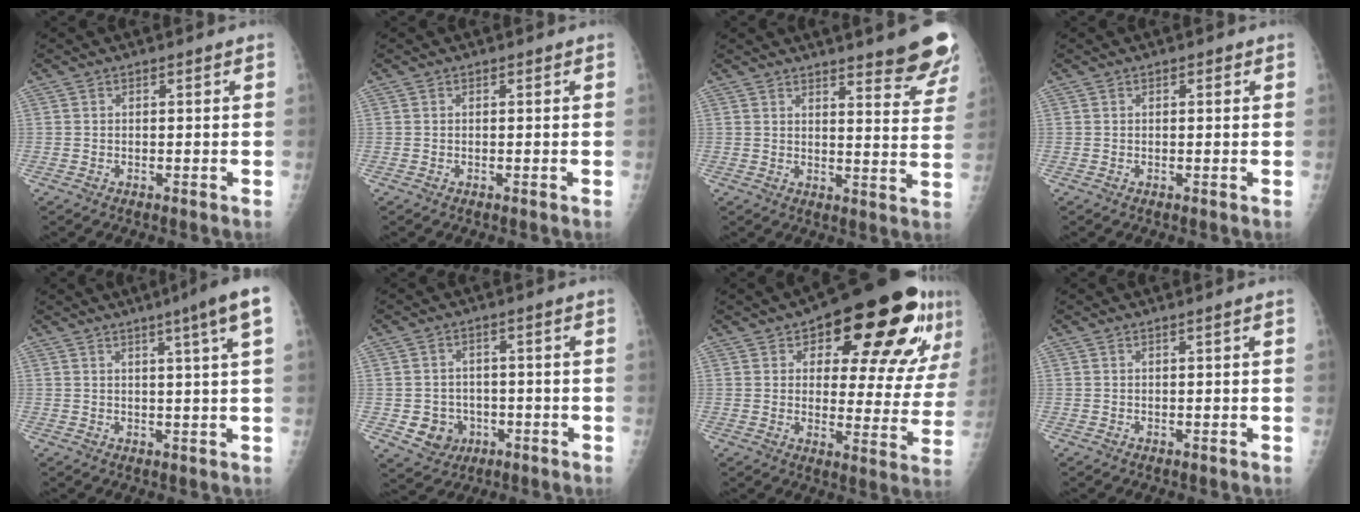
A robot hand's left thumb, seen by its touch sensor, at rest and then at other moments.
{"total": 0.0}
{"total": 12.3, "force": [9.2, 2.2, 7.9], "torque": [-0.065, -0.057, 0.108]}
{"total": 0.8, "force": [0.3, 0.3, 0.7], "torque": [-0.010, 0.001, 0.003]}
{"total": 7.7, "force": [3.5, -0.8, 6.8], "torque": [-0.095, -0.003, 0.045]}
{"total": 6.0, "force": [-1.7, 5.4, 2.0], "torque": [-0.007, 0.013, -0.016]}
{"total": 24.9, "force": [12.2, 10.1, 19.2], "torque": [-0.217, -0.015, 0.169]}
{"total": 0.6, "force": [0.2, -0.2, 0.5], "torque": [-0.016, -0.003, 0.007]}